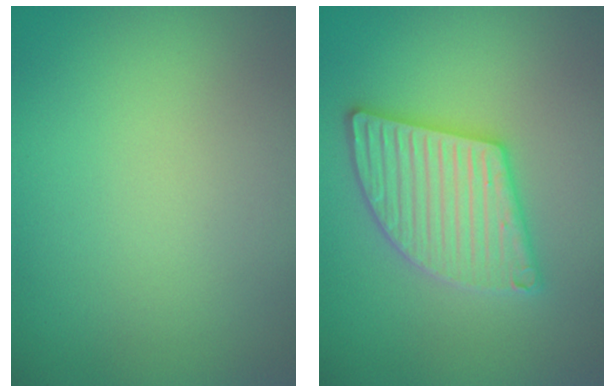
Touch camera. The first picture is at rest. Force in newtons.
{"total": 5.4, "press": 5.4, "slide": 0.7}